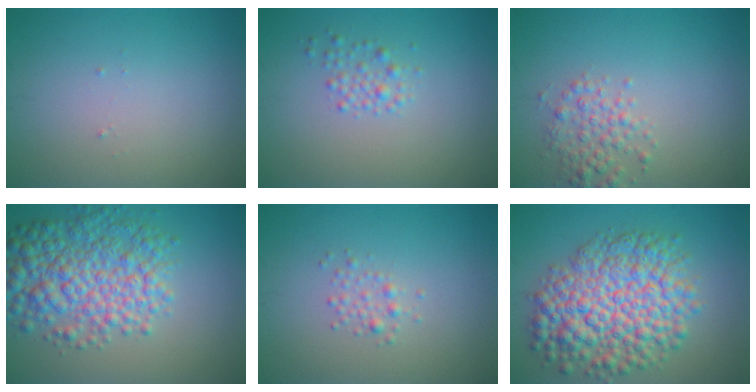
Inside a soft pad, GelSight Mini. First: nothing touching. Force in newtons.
{"total": 1.6, "press": 1.6, "slide": 0.0}
{"total": 2.7, "press": 2.7, "slide": 0.1}
{"total": 7.7, "press": 7.7, "slide": 0.1}
{"total": 1.3, "press": 1.3, "slide": 0.0}
{"total": 10.2, "press": 10.2, "slide": 0.3}